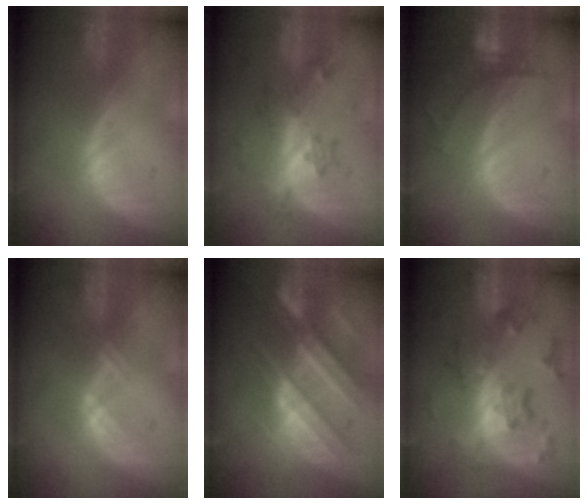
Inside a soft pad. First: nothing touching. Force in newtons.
{"total": 6.1, "press": 5.5, "slide": 2.5}
{"total": 5.6, "press": 5.6, "slide": 0.9}
{"total": 1.9, "press": 1.8, "slide": 0.8}
{"total": 11.0, "press": 9.8, "slide": 5.0}
{"total": 9.4, "press": 9.3, "slide": 0.7}